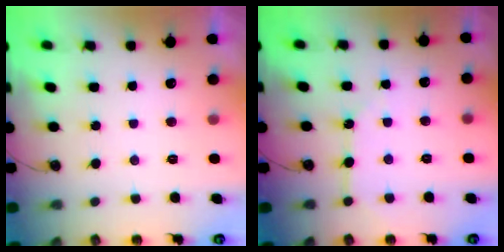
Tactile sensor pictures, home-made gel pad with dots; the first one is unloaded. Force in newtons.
{"total": 6.1, "press": 6.1, "slide": 0.7}